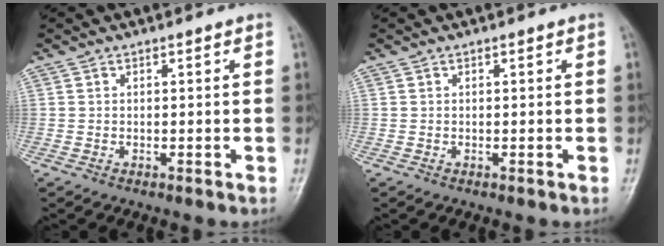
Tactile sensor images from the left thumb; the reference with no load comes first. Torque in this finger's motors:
{"motor_torque": [-0.04, 0.04, -0.06, -0.02, 0.00]}